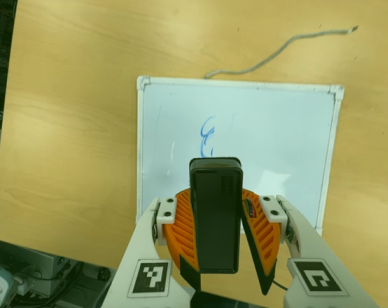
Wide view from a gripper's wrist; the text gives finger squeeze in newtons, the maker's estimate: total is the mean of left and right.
{"total": 10.7, "left": 9.9, "right": 11.5}